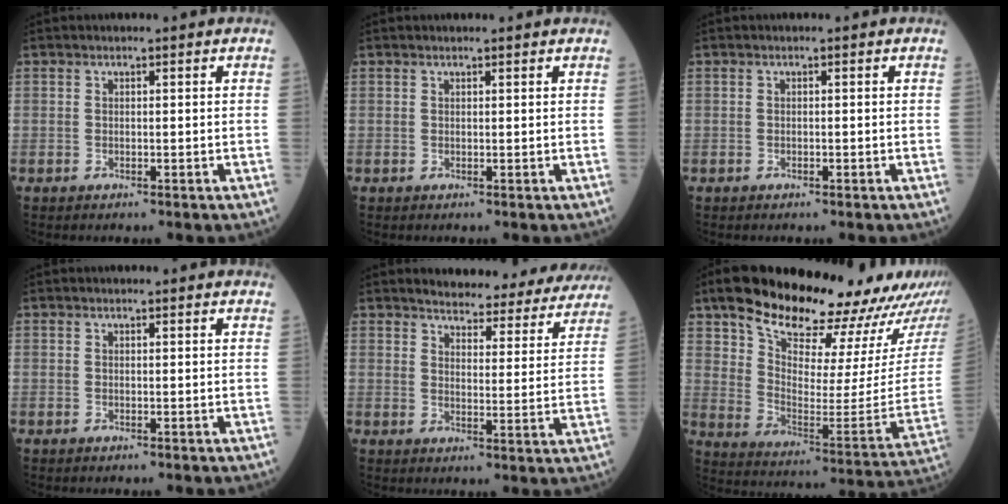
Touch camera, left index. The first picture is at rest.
{"total": 1.6, "force": [1.5, 0.0, 0.3], "torque": [-0.010, 0.004, 0.020]}
{"total": 0.0}
{"total": 7.3, "force": [7.2, 0.9, 1.2], "torque": [0.002, -0.003, 0.054]}
{"total": 20.1, "force": [18.8, 4.6, 5.3], "torque": [-0.042, -0.049, 0.210]}
{"total": 27.0, "force": [22.5, 4.2, 14.3], "torque": [-0.222, -0.051, 0.314]}